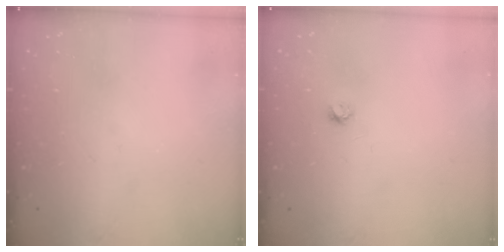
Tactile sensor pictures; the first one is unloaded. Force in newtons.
{"total": 3.4, "press": 3.4, "slide": 0.3}